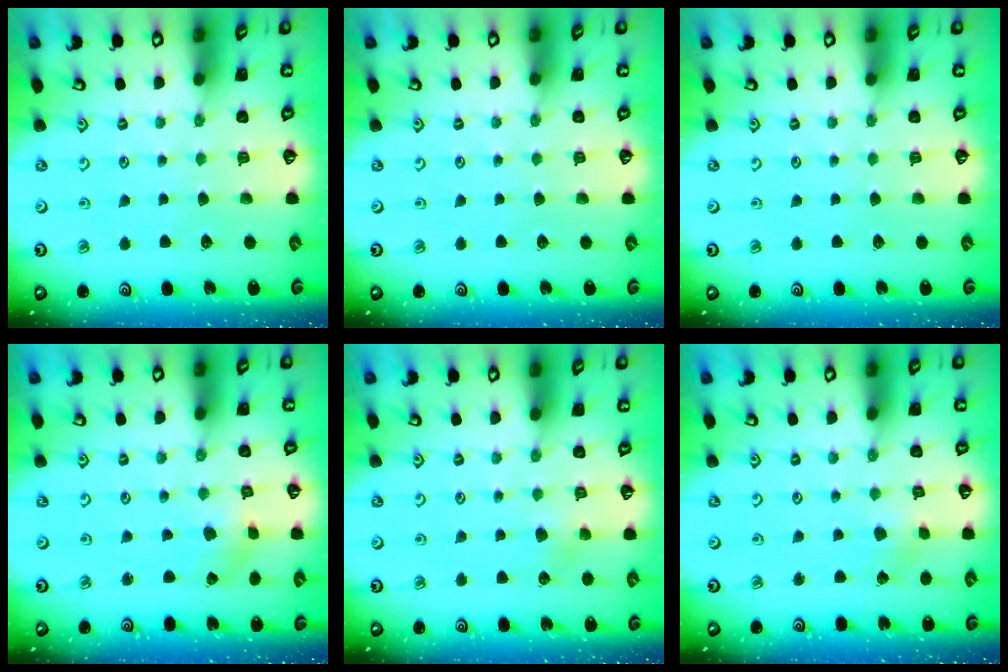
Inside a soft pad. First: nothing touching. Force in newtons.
{"total": 0.0}
{"total": 0.0}
{"total": 0.5, "press": 0.5, "slide": 0.2}
{"total": 3.6, "press": 3.6, "slide": 0.3}
{"total": 2.2, "press": 2.2, "slide": 0.1}